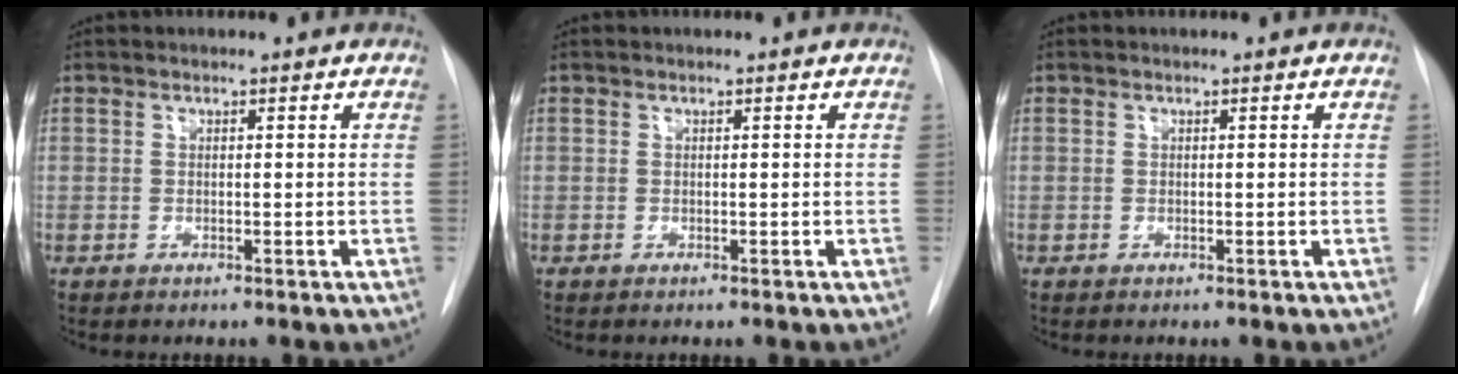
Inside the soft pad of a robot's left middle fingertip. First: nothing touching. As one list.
[{"total": 0.0}, {"total": 0.0}]